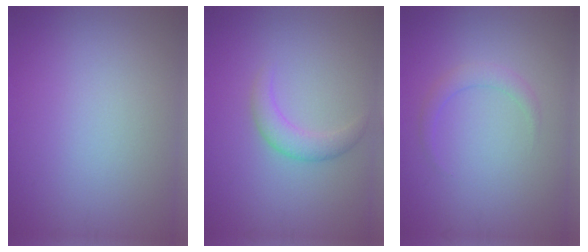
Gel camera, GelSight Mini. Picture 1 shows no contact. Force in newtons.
{"total": 2.3, "press": 2.3, "slide": 0.2}
{"total": 1.5, "press": 1.5, "slide": 0.1}